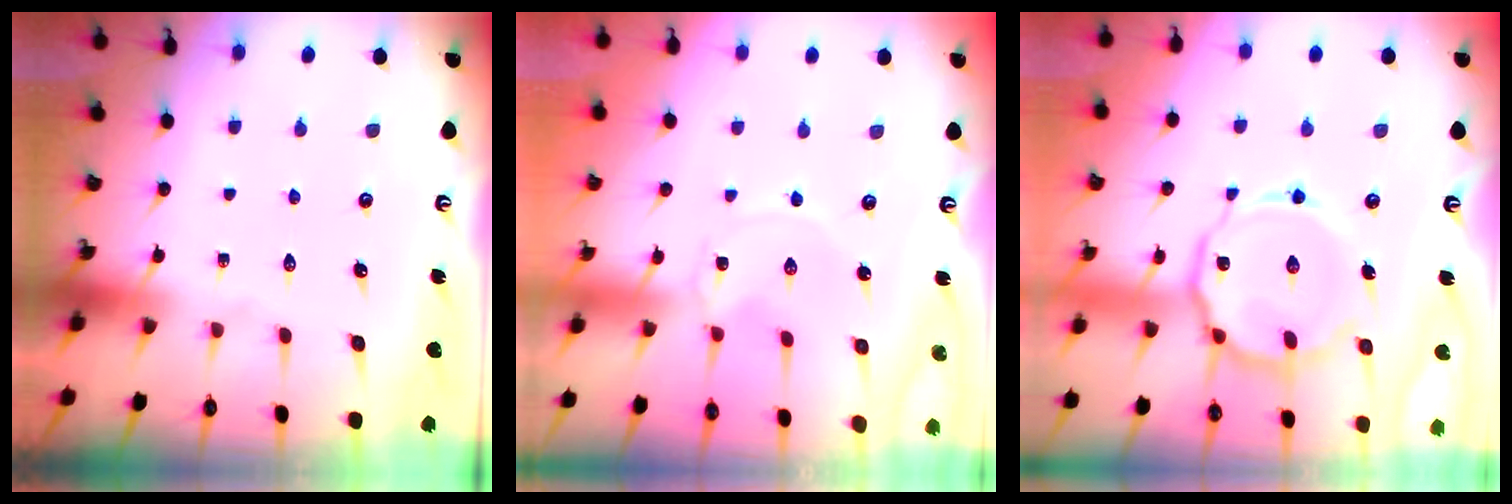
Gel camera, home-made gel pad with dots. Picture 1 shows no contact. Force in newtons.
{"total": 0.0}
{"total": 14.8, "press": 14.7, "slide": 1.3}